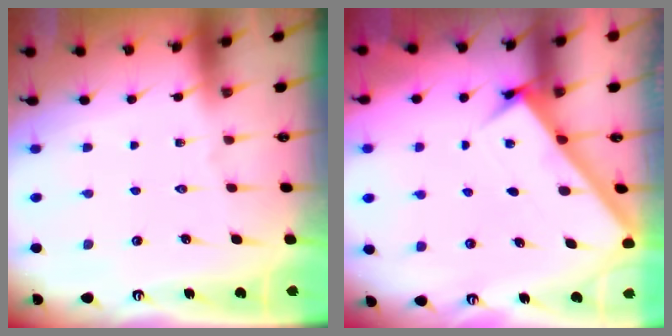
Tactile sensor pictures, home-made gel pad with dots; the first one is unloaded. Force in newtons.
{"total": 2.9, "press": 2.9, "slide": 0.2}